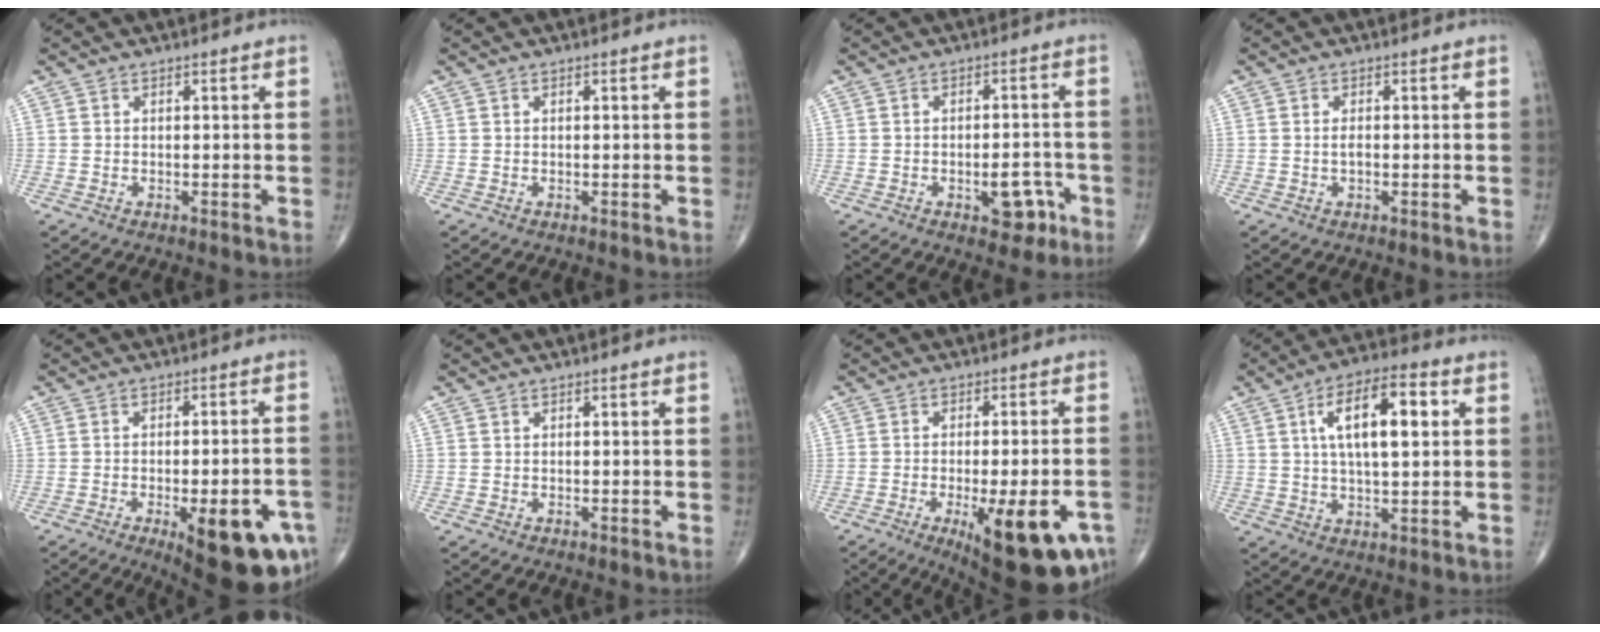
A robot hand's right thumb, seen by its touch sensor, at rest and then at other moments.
{"total": 0.0}
{"total": 6.4, "force": [-2.8, 3.4, 4.7], "torque": [-0.042, 0.022, -0.033]}
{"total": 1.3, "force": [-0.1, 0.6, 1.2], "torque": [-0.023, -0.001, -0.001]}
{"total": 18.1, "force": [-7.7, 6.1, 15.1], "torque": [-0.143, 0.018, -0.087]}
{"total": 0.0}
{"total": 18.8, "force": [-7.9, 5.9, 16.0], "torque": [-0.171, 0.003, -0.096]}
{"total": 13.1, "force": [3.4, 5.1, 11.6], "torque": [-0.184, 0.010, 0.051]}